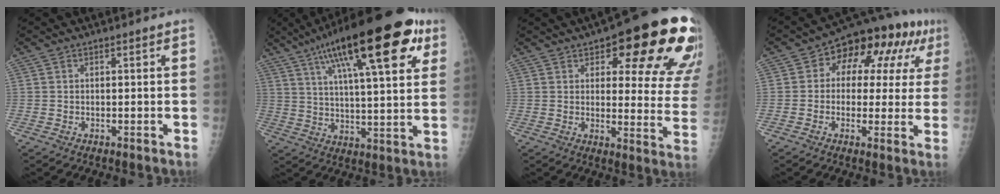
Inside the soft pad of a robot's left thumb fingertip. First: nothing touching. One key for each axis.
{"total": 25.6, "fx": 12.8, "fy": 7.3, "fz": 21.0, "tx": -0.314, "ty": -0.006, "tz": 0.195}
{"total": 22.4, "fx": 11.4, "fy": 7.7, "fz": 17.6, "tx": -0.176, "ty": -0.033, "tz": 0.130}
{"total": 15.3, "fx": 4.8, "fy": 8.9, "fz": 11.5, "tx": -0.105, "ty": 0.026, "tz": 0.056}